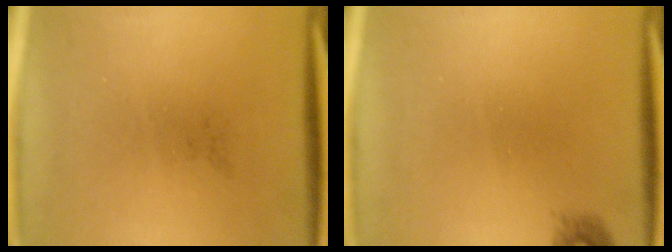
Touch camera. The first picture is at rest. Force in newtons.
{"total": 0.9}